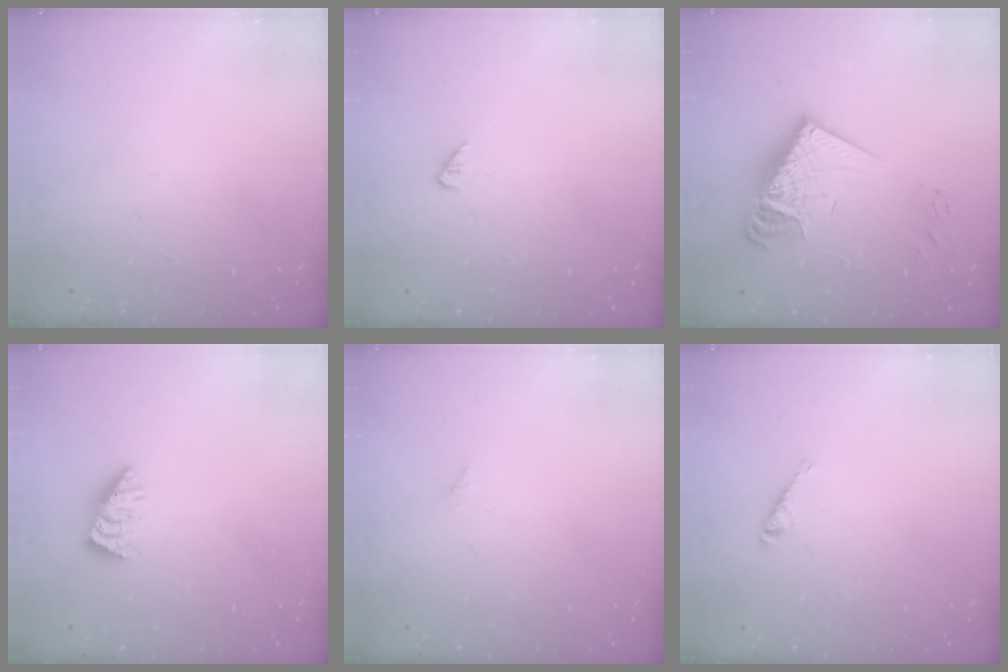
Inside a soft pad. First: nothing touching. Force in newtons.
{"total": 1.7, "press": 1.7, "slide": 0.3}
{"total": 16.4, "press": 16.4, "slide": 1.2}
{"total": 2.4, "press": 2.3, "slide": 0.5}
{"total": 0.0}
{"total": 3.7, "press": 3.7, "slide": 0.5}